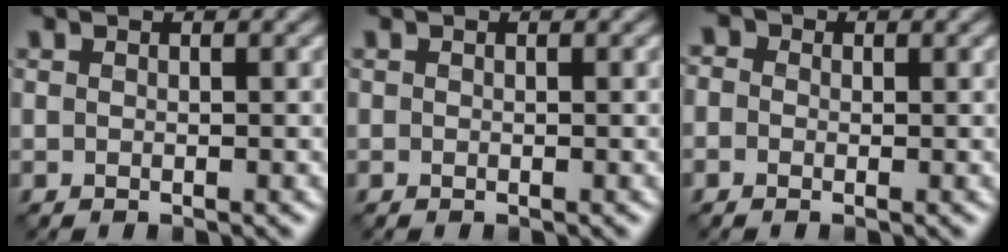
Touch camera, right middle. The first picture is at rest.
{"total": 0.0}
{"total": 2.2, "force": [0.6, 1.8, 1.0], "torque": [-0.006, 0.007, -0.018]}